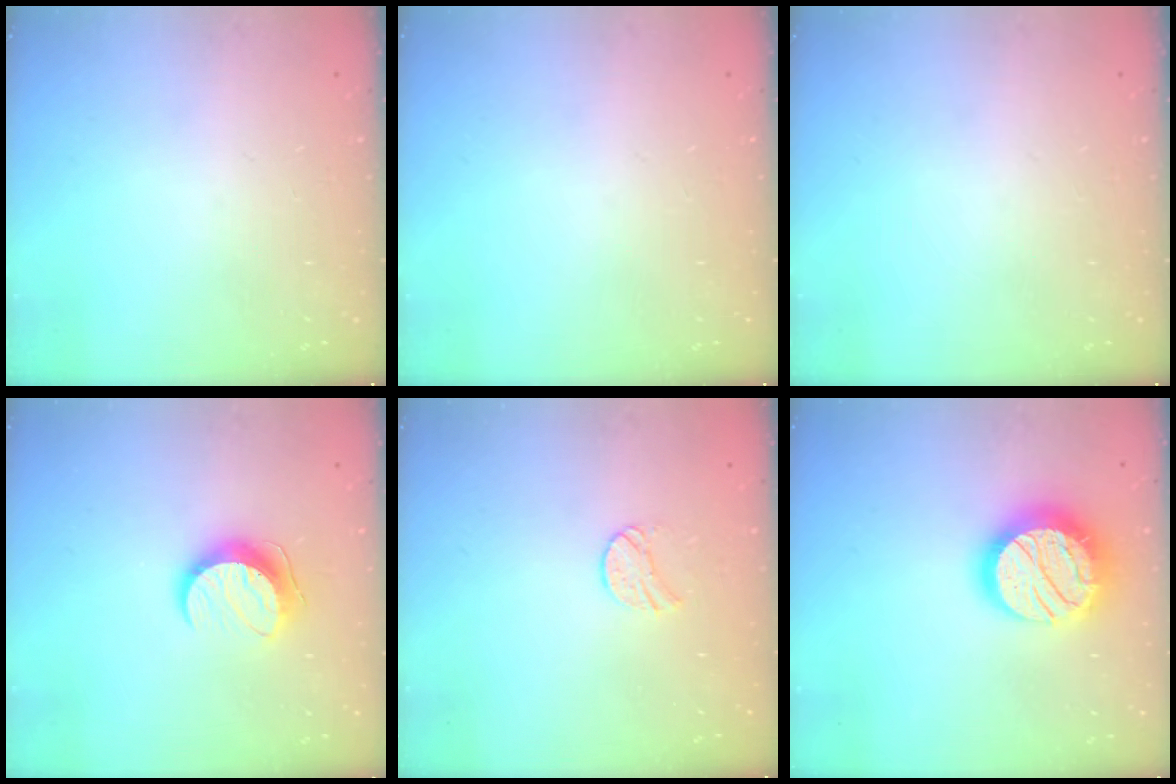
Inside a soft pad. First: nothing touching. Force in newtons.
{"total": 0.0}
{"total": 0.0}
{"total": 9.7, "press": 9.7, "slide": 0.2}
{"total": 7.8, "press": 7.8, "slide": 0.4}
{"total": 21.0, "press": 20.9, "slide": 1.4}